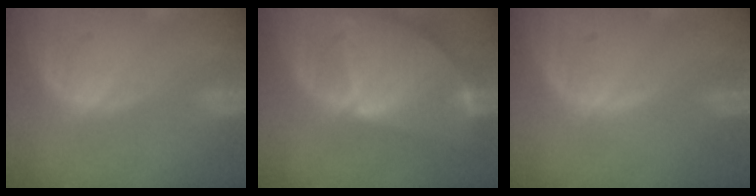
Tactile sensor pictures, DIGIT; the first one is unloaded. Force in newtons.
{"total": 9.6, "press": 8.2, "slide": 4.8}
{"total": 0.0}